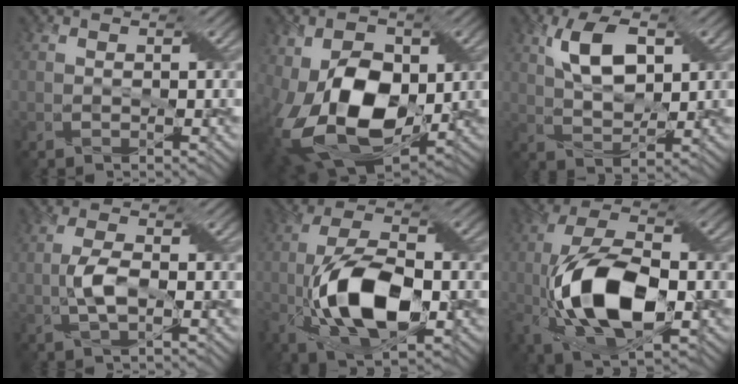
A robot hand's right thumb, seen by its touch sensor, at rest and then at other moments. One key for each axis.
{"total": 18.3, "fx": -2.4, "fy": 12.0, "fz": 13.6, "tx": -0.269, "ty": -0.045, "tz": -0.029}
{"total": 7.5, "fx": 2.6, "fy": 3.8, "fz": 5.9, "tx": -0.120, "ty": 0.006, "tz": 0.048}
{"total": 3.8, "fx": -0.9, "fy": 1.4, "fz": 3.4, "tx": -0.080, "ty": 0.004, "tz": -0.020}
{"total": 13.3, "fx": -4.0, "fy": 6.2, "fz": 11.1, "tx": -0.223, "ty": -0.006, "tz": -0.080}
{"total": 14.8, "fx": -3.9, "fy": 7.3, "fz": 12.2, "tx": -0.244, "ty": -0.005, "tz": -0.084}